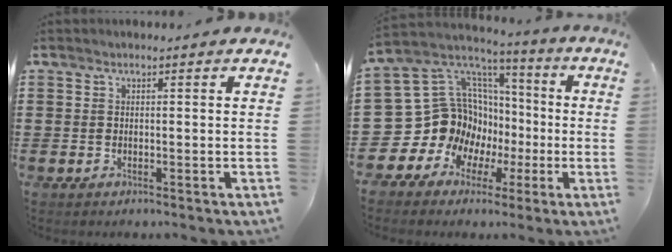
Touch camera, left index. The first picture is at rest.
{"total": 15.5, "force": [-1.7, 14.6, 4.9], "torque": [-0.152, -0.035, 0.000]}